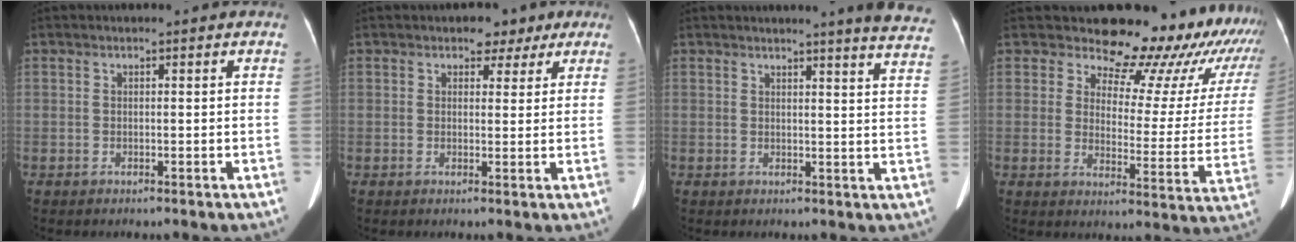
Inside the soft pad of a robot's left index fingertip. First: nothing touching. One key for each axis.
{"total": 3.5, "fx": 2.2, "fy": 2.5, "fz": 1.2, "tx": -0.007, "ty": 0.011, "tz": 0.029}
{"total": 11.0, "fx": 10.0, "fy": -0.5, "fz": 4.4, "tx": -0.040, "ty": -0.058, "tz": 0.088}
{"total": 20.9, "fx": 19.5, "fy": 5.5, "fz": 5.4, "tx": -0.046, "ty": -0.094, "tz": 0.205}